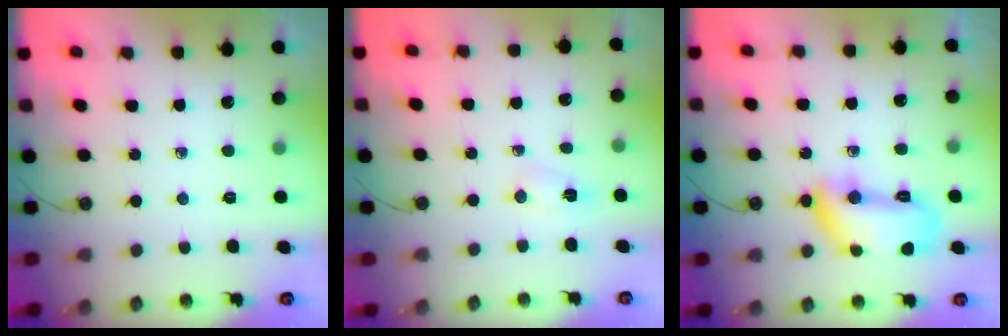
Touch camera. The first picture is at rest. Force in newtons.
{"total": 2.1, "press": 2.0, "slide": 0.4}
{"total": 15.0, "press": 14.9, "slide": 1.7}